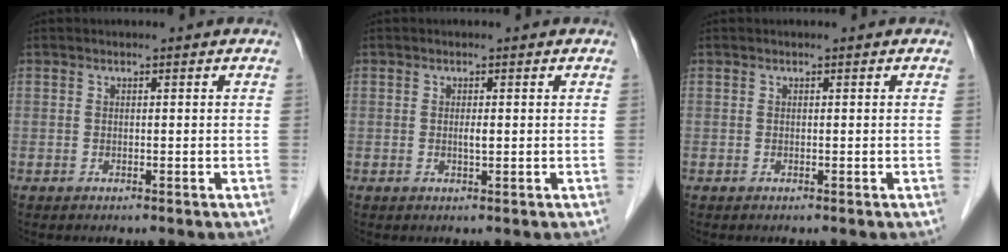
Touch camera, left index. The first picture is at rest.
{"total": 1.2, "force": [-1.0, 0.1, 0.6], "torque": [-0.013, -0.009, -0.015]}
{"total": 0.0}